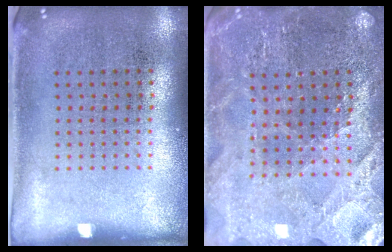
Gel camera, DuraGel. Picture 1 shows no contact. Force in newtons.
{"total": 2.6, "press": 2.6, "slide": 0.4}